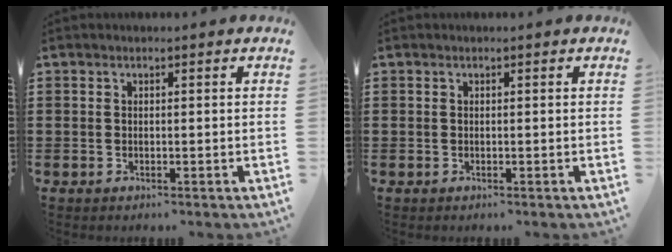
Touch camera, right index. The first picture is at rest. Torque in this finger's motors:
{"motor_torque": [0.71, 1.43, 0.00, 0.00]}